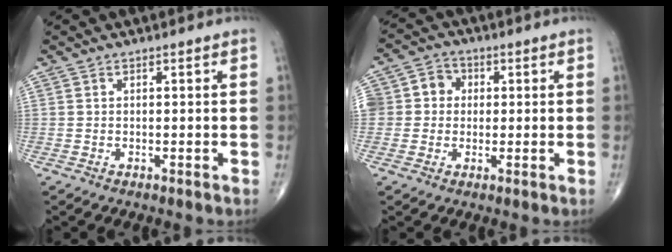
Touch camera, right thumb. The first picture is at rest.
{"total": 8.6, "force": [0.9, 7.8, 3.3], "torque": [-0.044, 0.025, 0.010]}